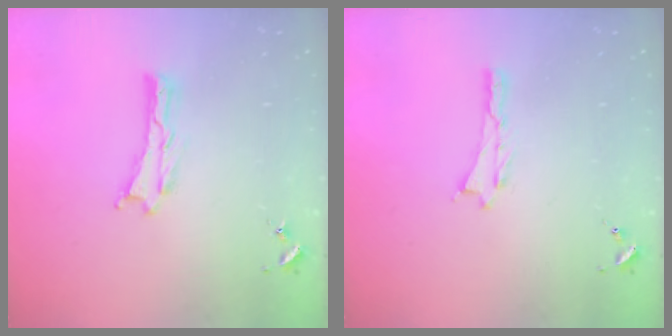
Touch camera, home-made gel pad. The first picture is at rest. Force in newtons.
{"total": 0.0}